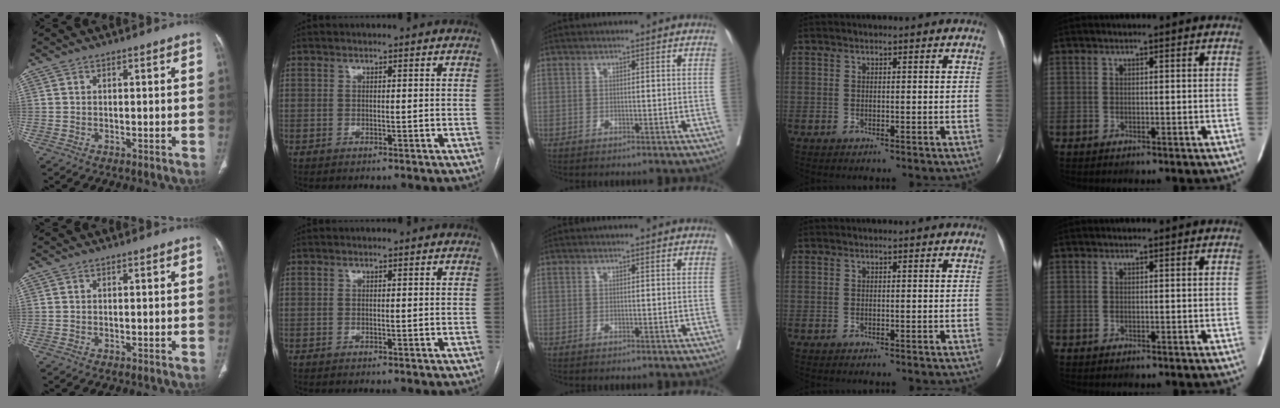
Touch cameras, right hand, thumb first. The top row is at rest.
{}